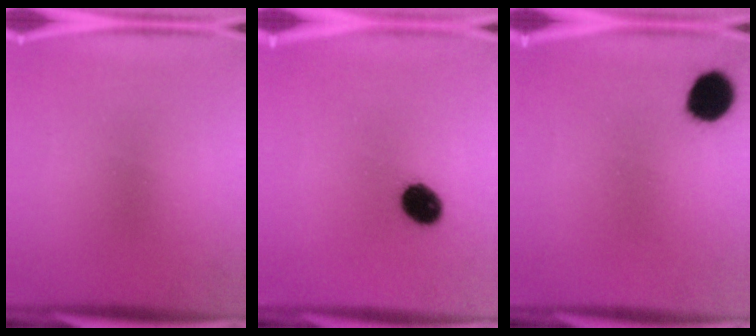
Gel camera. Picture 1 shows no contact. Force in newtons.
{"total": 8.1}
{"total": 8.4}